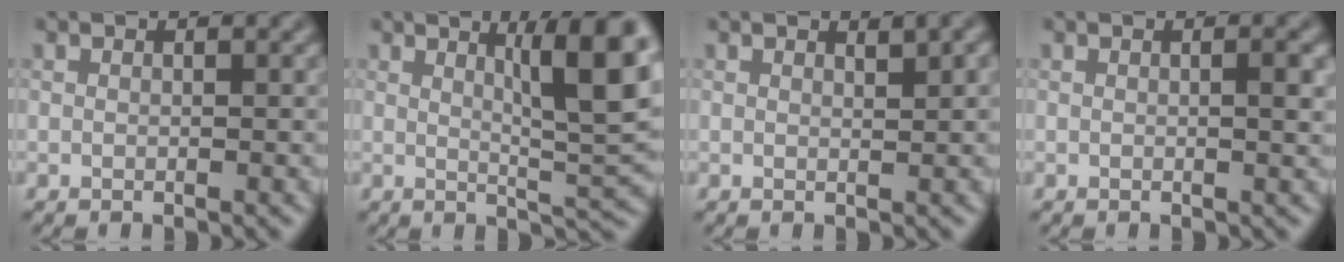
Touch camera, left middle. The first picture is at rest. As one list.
[{"total": 8.0, "force": [2.8, 1.4, 7.4], "torque": [-0.094, -0.002, 0.047]}, {"total": 1.5, "force": [1.0, 0.2, 1.0], "torque": [-0.012, 0.002, 0.016]}, {"total": 1.5, "force": [0.1, 0.3, 1.5], "torque": [-0.021, 0.001, 0.000]}]